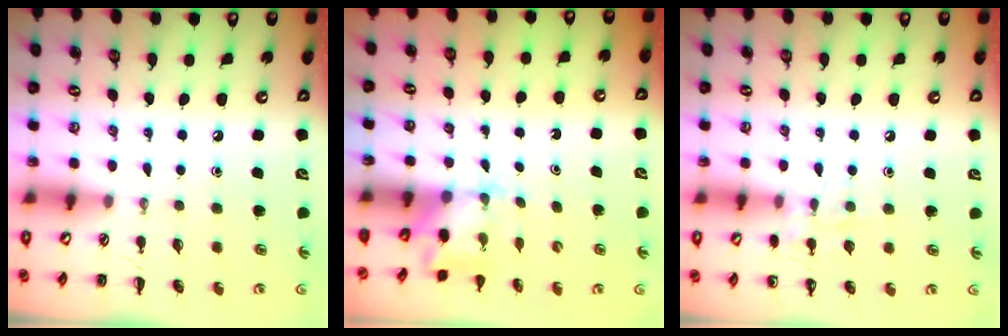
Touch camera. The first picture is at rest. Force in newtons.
{"total": 2.0, "press": 1.9, "slide": 0.6}
{"total": 6.9, "press": 6.8, "slide": 1.5}